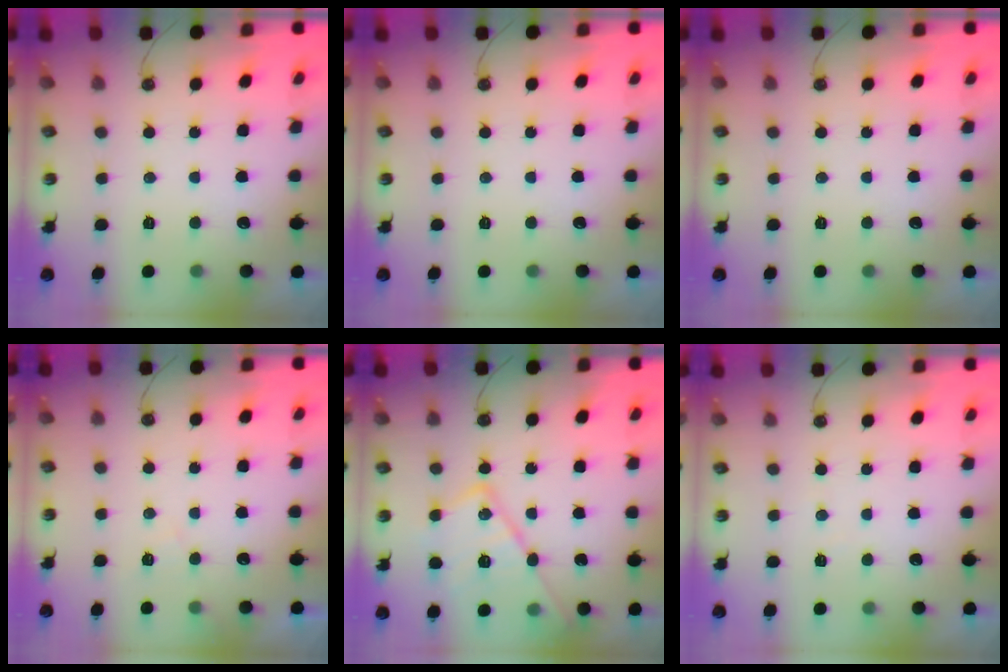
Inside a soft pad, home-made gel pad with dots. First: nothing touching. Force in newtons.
{"total": 0.0}
{"total": 0.0}
{"total": 4.8, "press": 4.8, "slide": 0.7}
{"total": 17.5, "press": 17.4, "slide": 1.0}
{"total": 2.0, "press": 2.0, "slide": 0.3}